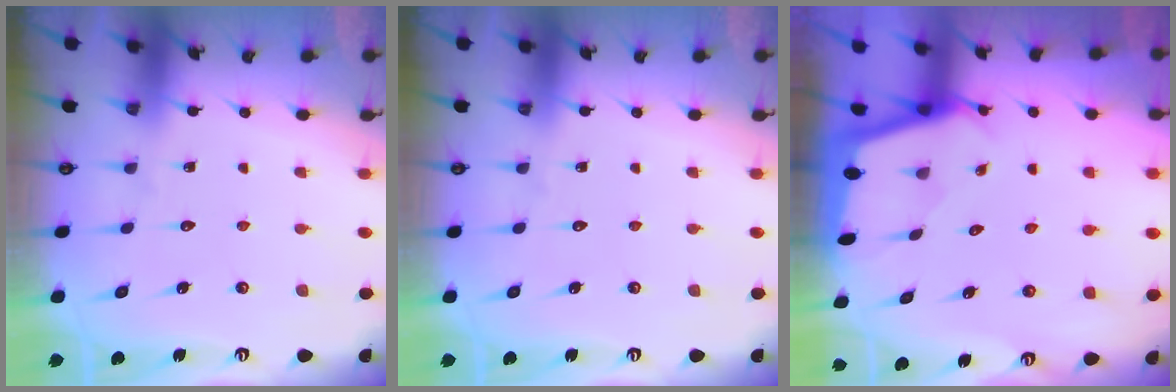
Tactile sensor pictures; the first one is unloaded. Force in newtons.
{"total": 0.0}
{"total": 1.6, "press": 1.6, "slide": 0.2}